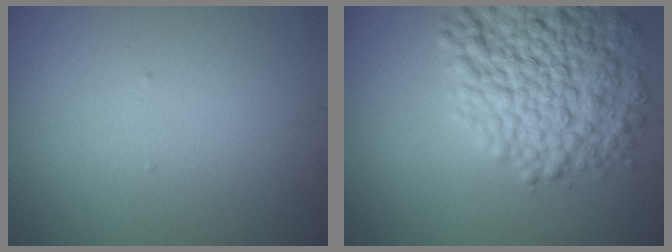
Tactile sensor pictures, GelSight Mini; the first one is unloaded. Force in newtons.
{"total": 9.6, "press": 9.6, "slide": 0.3}